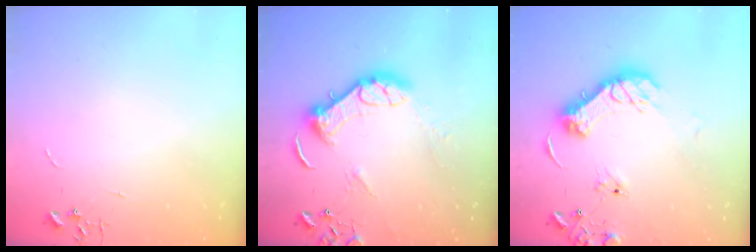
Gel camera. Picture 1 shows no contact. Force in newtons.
{"total": 12.9, "press": 12.8, "slide": 1.7}
{"total": 15.9, "press": 15.8, "slide": 1.5}